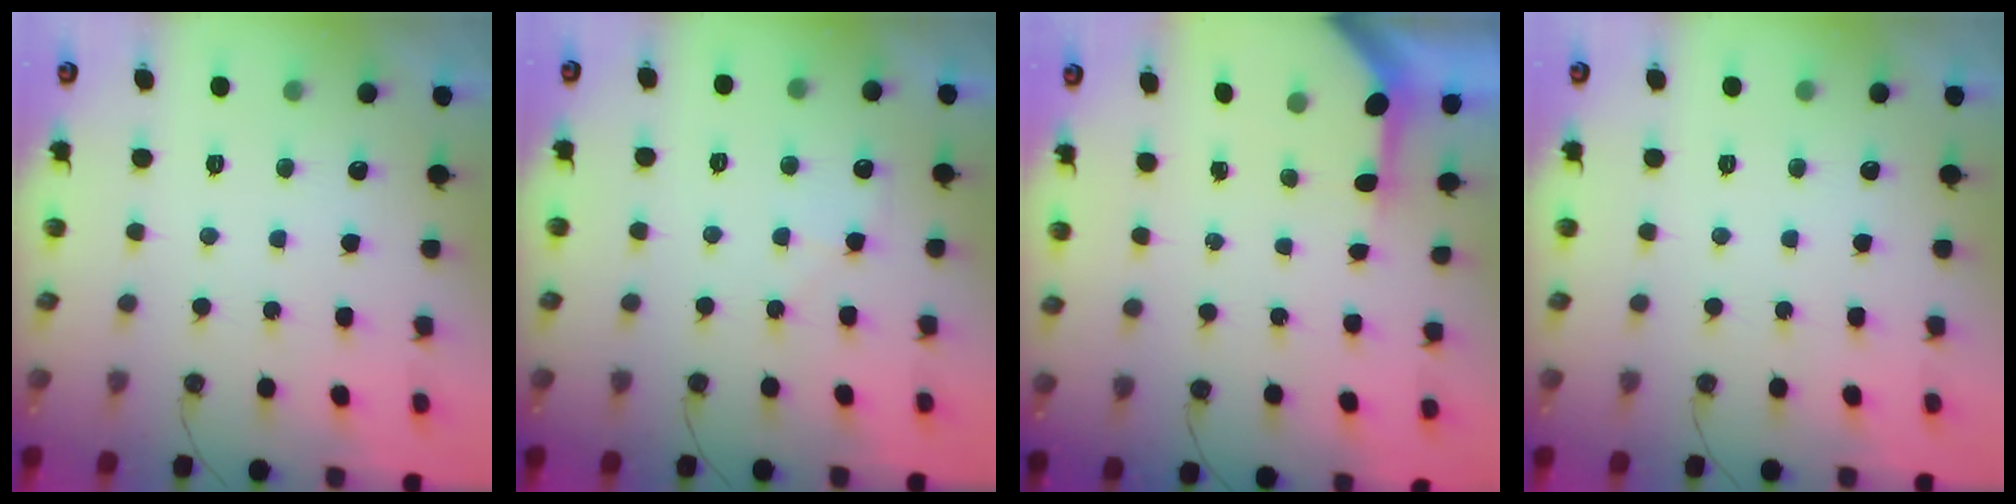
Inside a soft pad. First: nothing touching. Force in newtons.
{"total": 4.6, "press": 4.5, "slide": 0.8}
{"total": 3.5, "press": 3.5, "slide": 0.4}
{"total": 0.0}